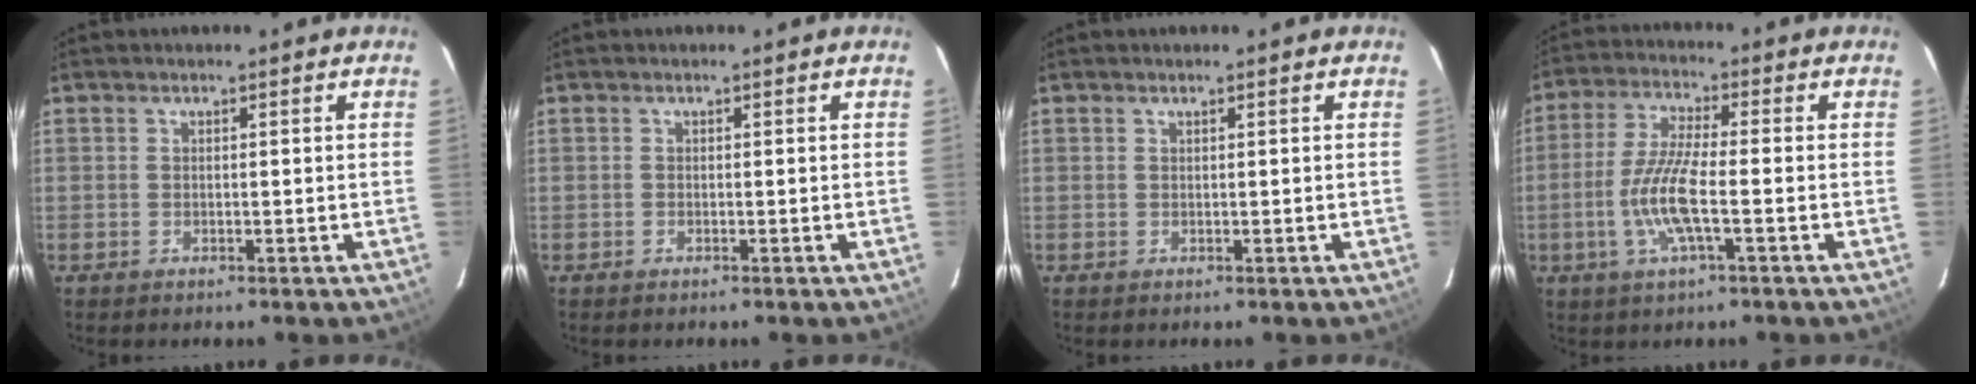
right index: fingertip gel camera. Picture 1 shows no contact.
{"total": 0.0}
{"total": 0.0}
{"total": 9.3, "force": [-2.5, 1.4, 8.8], "torque": [-0.186, -0.003, -0.051]}